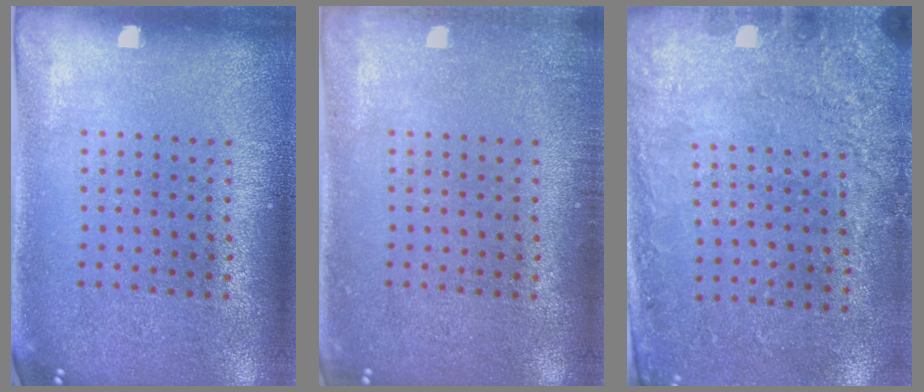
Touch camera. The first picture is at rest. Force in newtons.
{"total": 1.1, "press": 1.0, "slide": 0.2}
{"total": 2.7, "press": 2.0, "slide": 1.9}